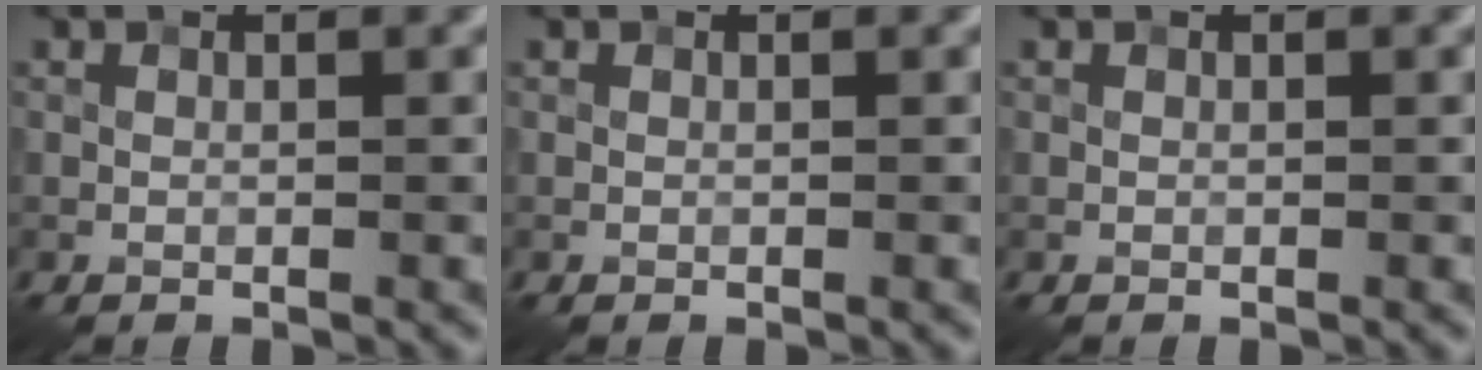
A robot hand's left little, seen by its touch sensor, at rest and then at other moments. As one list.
[{"total": 0.0}, {"total": 0.0}]